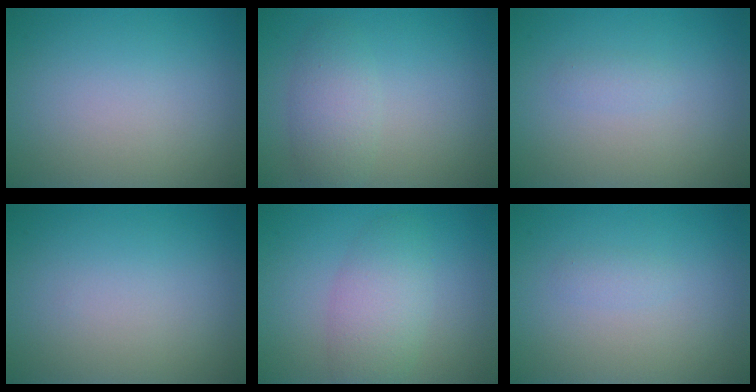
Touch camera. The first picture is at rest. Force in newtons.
{"total": 2.7, "press": 2.7, "slide": 0.1}
{"total": 0.8, "press": 0.8, "slide": 0.0}
{"total": 0.0}
{"total": 3.8, "press": 3.8, "slide": 0.1}
{"total": 0.8, "press": 0.8, "slide": 0.0}